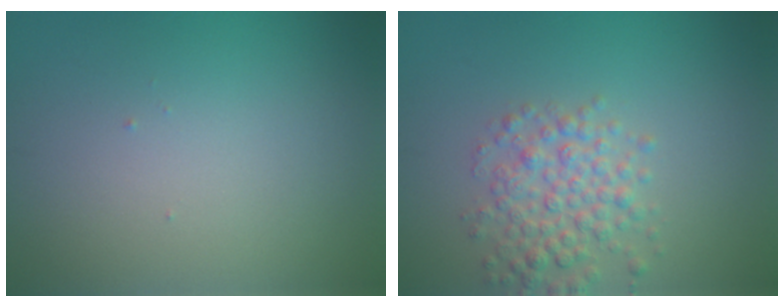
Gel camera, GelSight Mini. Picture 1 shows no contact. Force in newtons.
{"total": 3.8, "press": 3.8, "slide": 0.1}